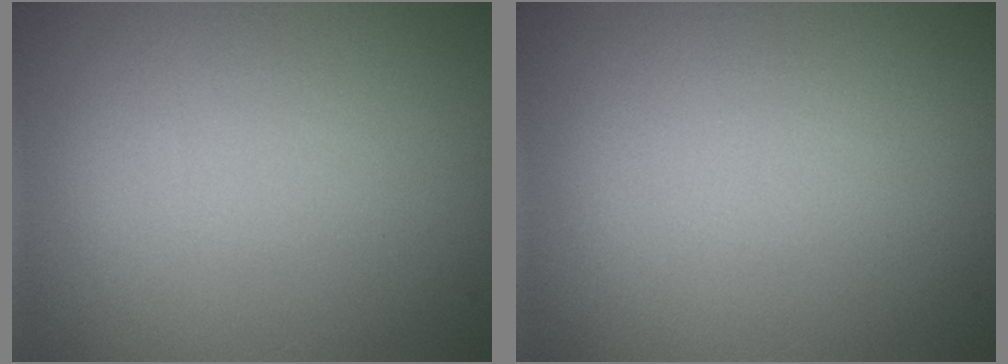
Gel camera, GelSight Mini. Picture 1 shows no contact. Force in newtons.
{"total": 0.0}